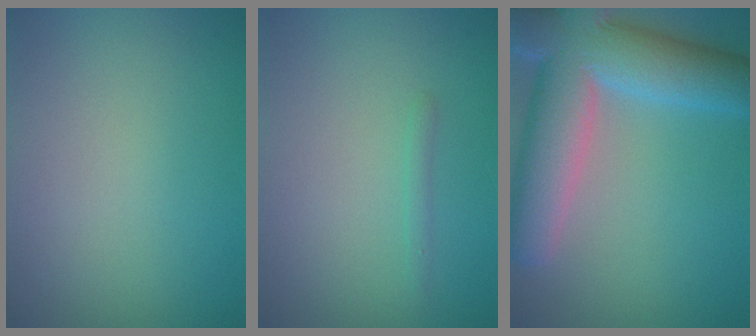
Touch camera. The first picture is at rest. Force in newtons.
{"total": 0.7, "press": 0.7, "slide": 0.0}
{"total": 12.0, "press": 11.9, "slide": 1.0}